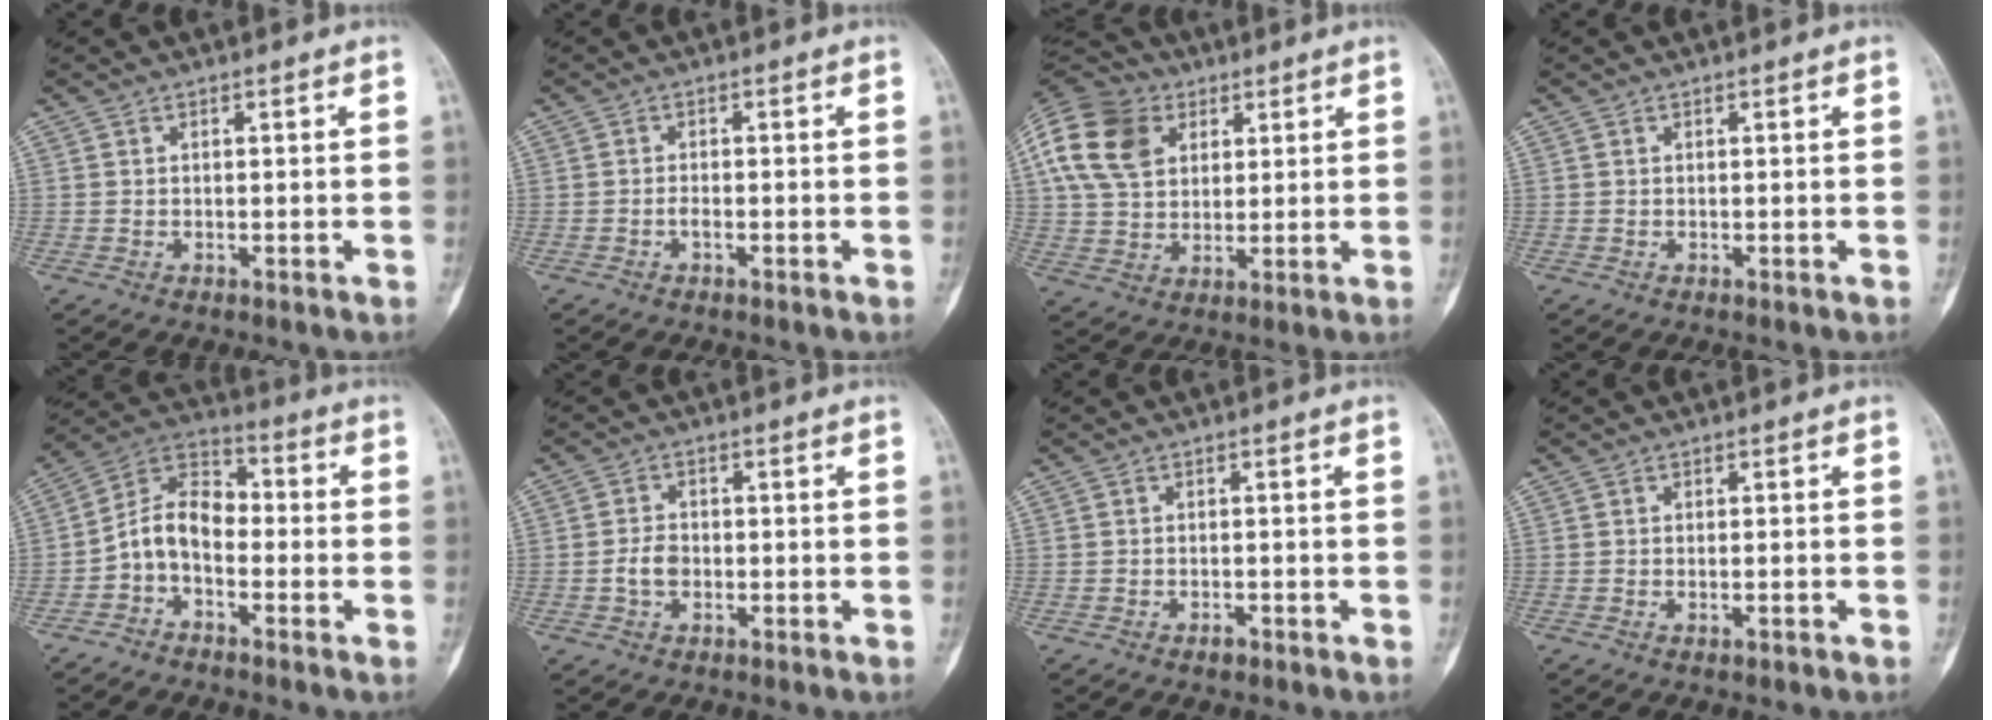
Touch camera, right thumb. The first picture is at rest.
{"total": 1.1, "force": [-0.6, 0.5, 0.8], "torque": [-0.015, 0.002, -0.012]}
{"total": 16.9, "force": [5.8, 12.7, 9.6], "torque": [-0.184, 0.010, 0.102]}
{"total": 0.0}
{"total": 8.9, "force": [-2.6, 5.9, 6.1], "torque": [-0.100, 0.053, -0.064]}
{"total": 3.4, "force": [-0.9, 2.4, 2.3], "torque": [-0.037, 0.011, -0.020]}
{"total": 1.2, "force": [-0.8, 0.7, 0.6], "torque": [-0.012, 0.004, -0.013]}
{"total": 1.2, "force": [-0.5, 0.4, 1.1], "torque": [-0.022, 0.009, -0.003]}